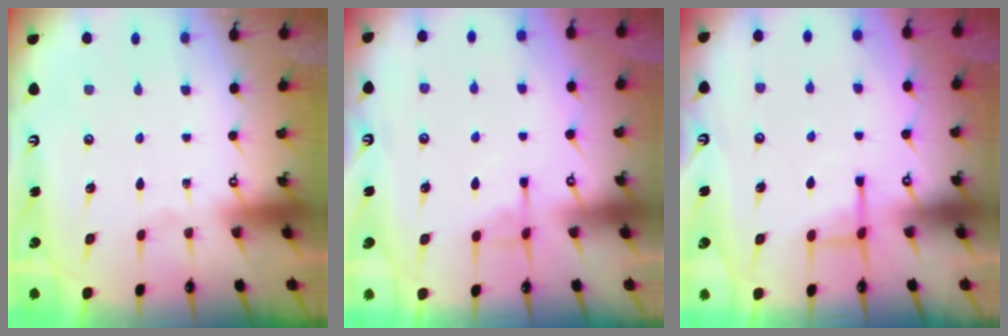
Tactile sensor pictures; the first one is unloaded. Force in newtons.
{"total": 5.2, "press": 5.1, "slide": 0.6}
{"total": 3.6, "press": 3.5, "slide": 0.7}